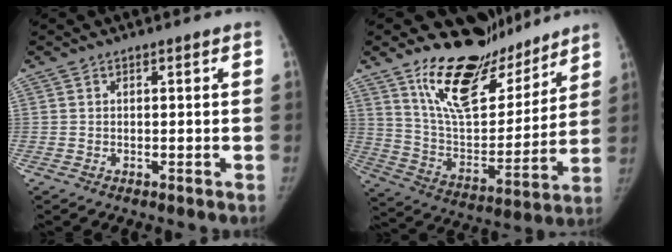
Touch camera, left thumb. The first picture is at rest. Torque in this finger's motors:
{"motor_torque": [0.31, 0.23, 1.37, -1.41, 0.33]}